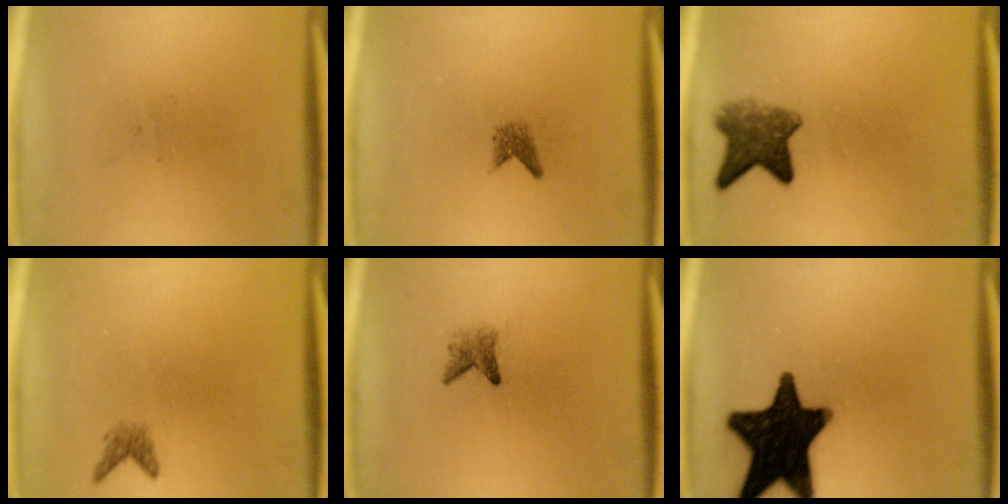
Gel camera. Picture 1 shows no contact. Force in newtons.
{"total": 1.5}
{"total": 5.7}
{"total": 1.4}
{"total": 2.0}
{"total": 19.3}